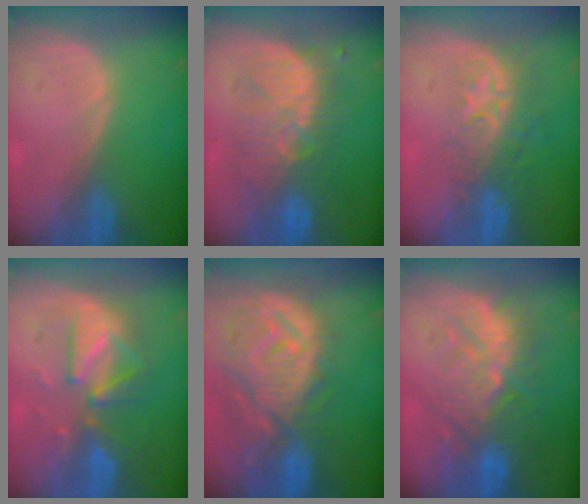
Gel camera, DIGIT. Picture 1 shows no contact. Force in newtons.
{"total": 8.8, "press": 8.8, "slide": 0.2}
{"total": 8.7, "press": 7.2, "slide": 5.0}
{"total": 8.0, "press": 8.0, "slide": 0.8}
{"total": 12.5, "press": 11.1, "slide": 5.7}
{"total": 10.1, "press": 9.7, "slide": 2.8}